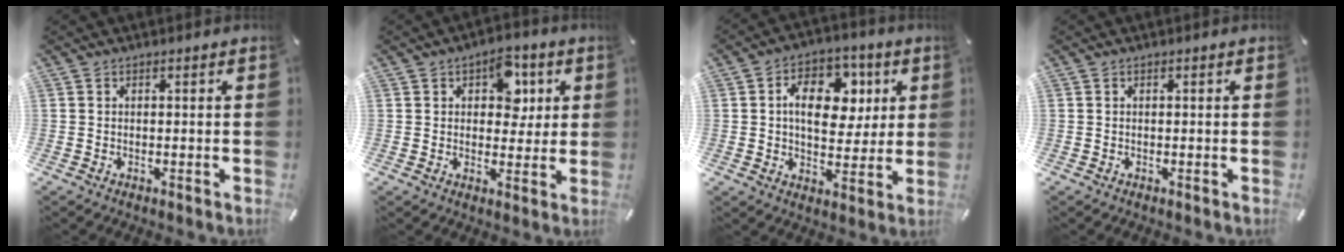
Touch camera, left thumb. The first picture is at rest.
{"total": 9.5, "force": [3.3, 6.2, 6.3], "torque": [-0.070, -0.004, 0.051]}
{"total": 13.1, "force": [3.3, 9.1, 8.9], "torque": [-0.123, 0.000, 0.056]}
{"total": 0.0}